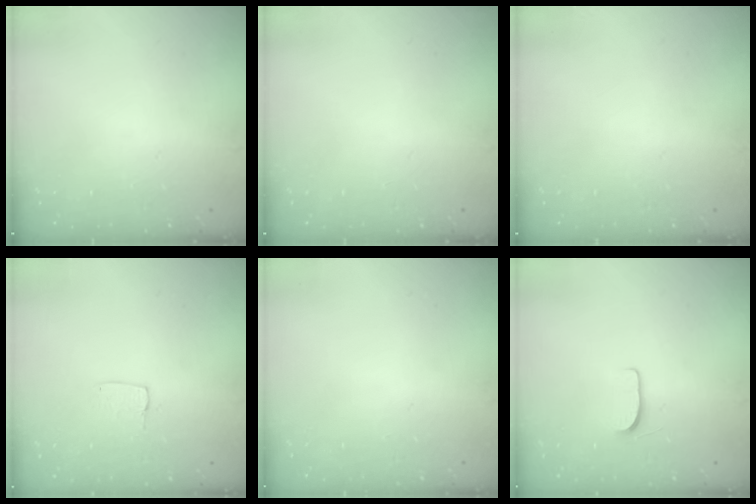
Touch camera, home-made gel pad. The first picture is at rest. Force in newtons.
{"total": 0.0}
{"total": 0.0}
{"total": 3.3, "press": 3.3, "slide": 0.1}
{"total": 0.0}
{"total": 5.0, "press": 5.0, "slide": 0.5}